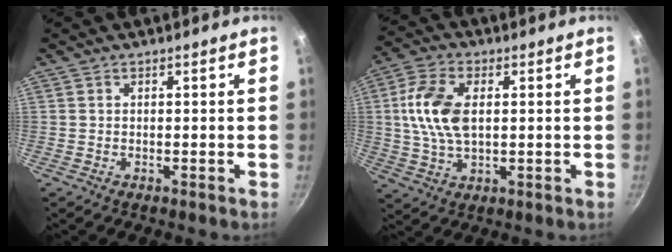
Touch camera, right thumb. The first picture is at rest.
{"total": 11.2, "force": [1.5, 6.6, 9.0], "torque": [-0.170, 0.010, 0.024]}